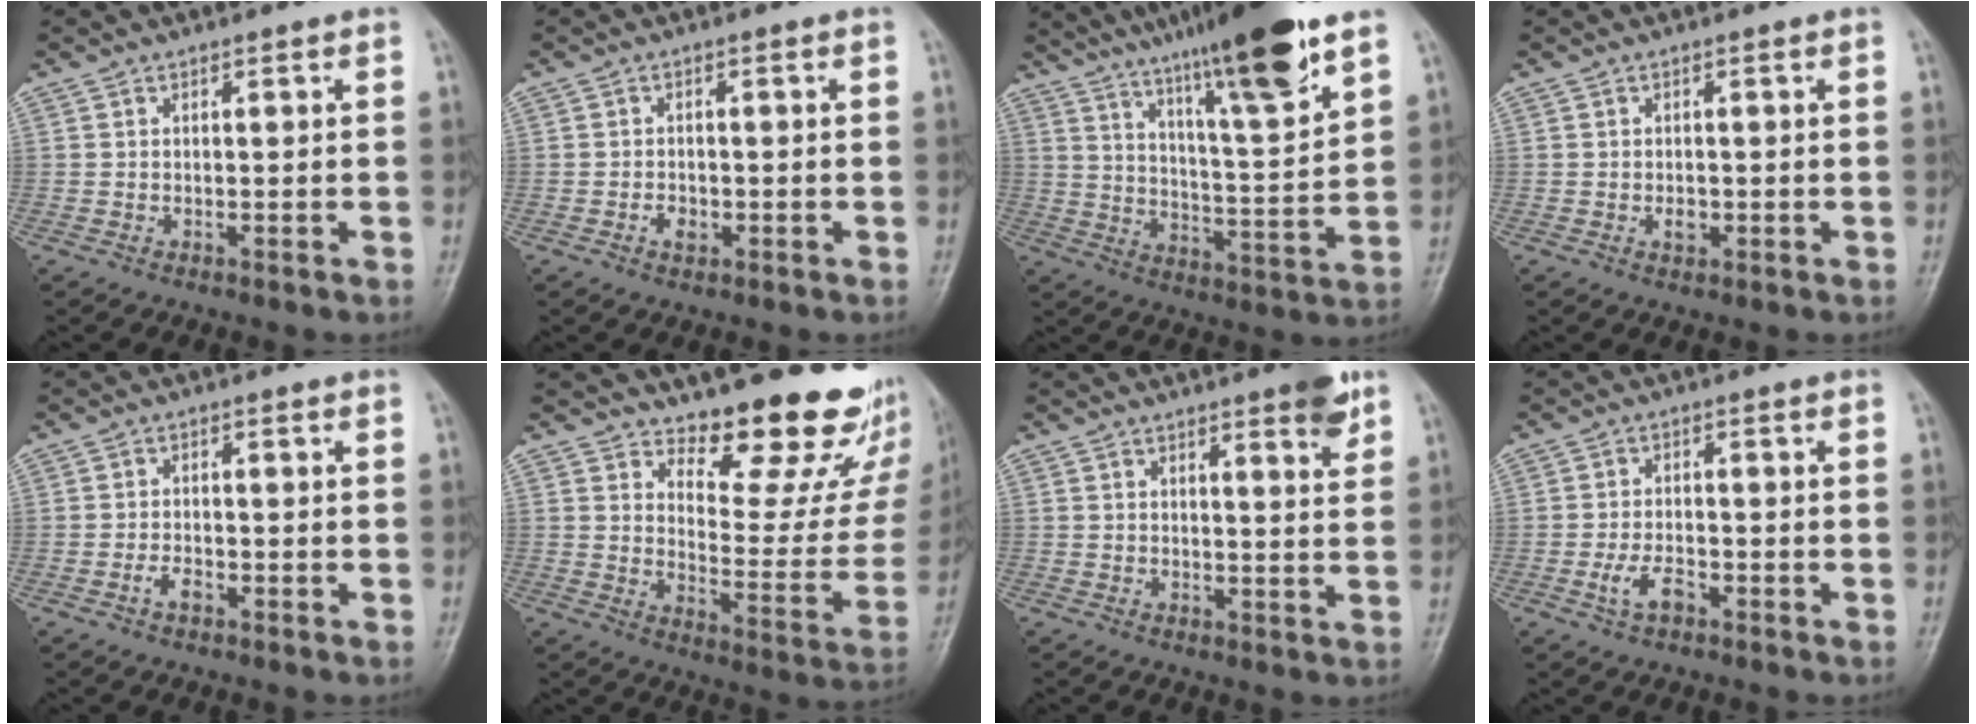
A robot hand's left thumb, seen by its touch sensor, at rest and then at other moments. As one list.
[{"total": 2.0, "force": [-0.8, 1.5, 1.2], "torque": [-0.015, 0.003, -0.013]}, {"total": 19.6, "force": [13.6, 1.6, 13.9], "torque": [-0.200, -0.061, 0.219]}, {"total": 1.6, "force": [-0.3, 1.1, 1.1], "torque": [-0.012, 0.000, -0.004]}, {"total": 2.2, "force": [-1.1, 1.2, 1.4], "torque": [-0.027, 0.006, -0.023]}, {"total": 18.4, "force": [15.1, 6.3, 8.4], "torque": [-0.050, -0.143, 0.192]}, {"total": 5.5, "force": [3.5, 1.0, 4.1], "torque": [-0.045, -0.018, 0.042]}, {"total": 4.0, "force": [-1.9, 2.1, 2.9], "torque": [-0.059, 0.010, -0.034]}]